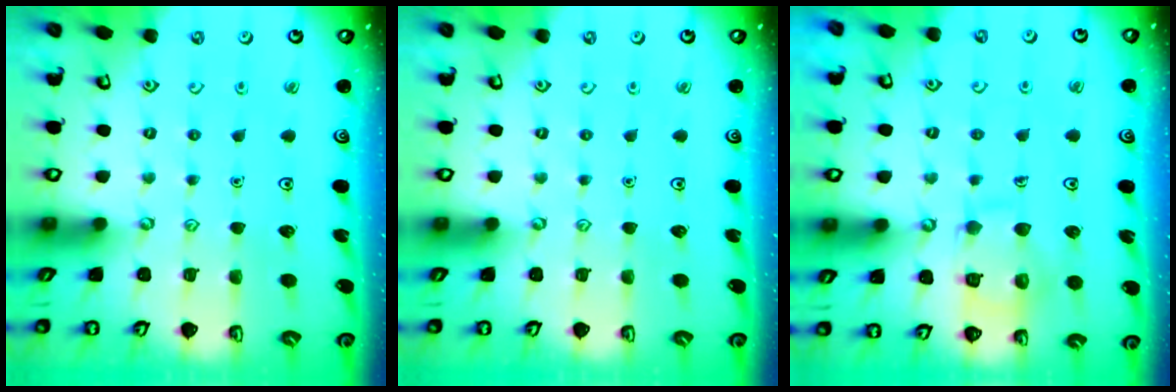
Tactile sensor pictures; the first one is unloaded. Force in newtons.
{"total": 0.0}
{"total": 11.5, "press": 11.4, "slide": 1.2}